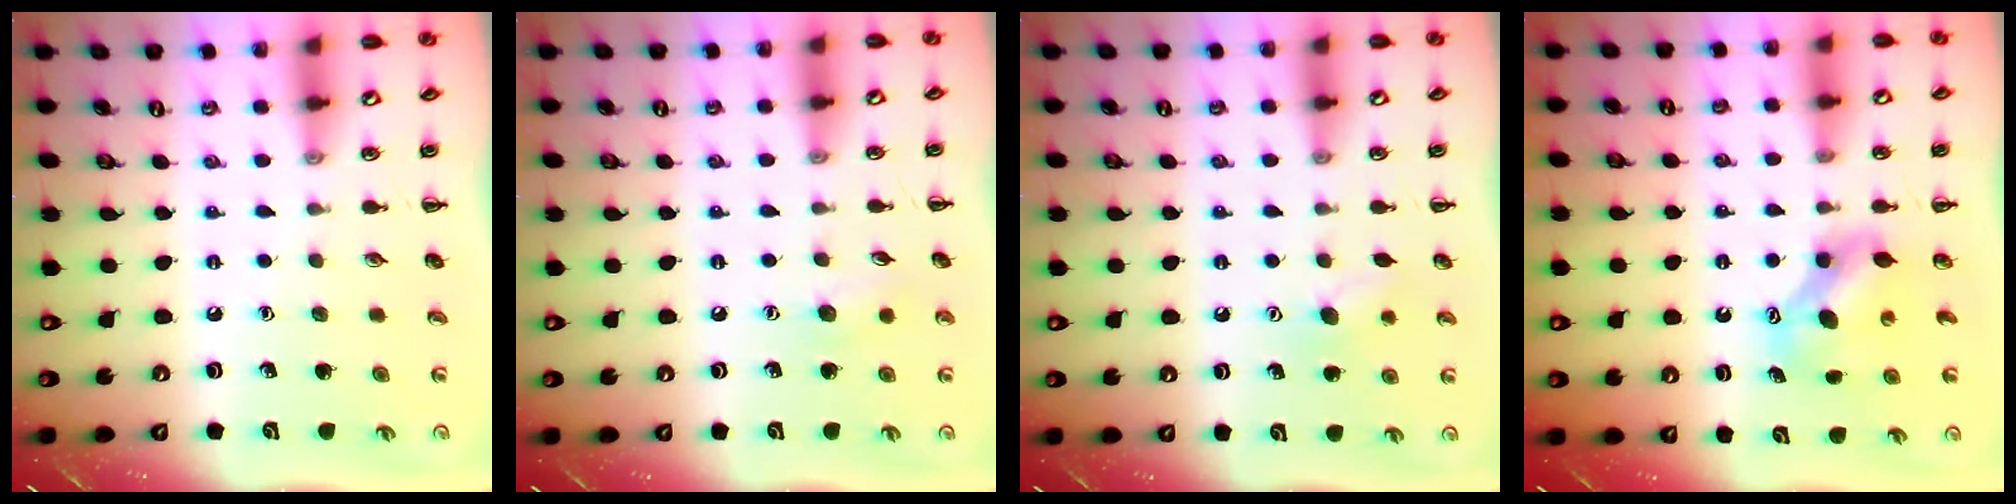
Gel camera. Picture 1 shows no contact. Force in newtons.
{"total": 6.4, "press": 6.2, "slide": 1.4}
{"total": 6.3, "press": 6.1, "slide": 1.4}
{"total": 7.7, "press": 7.7, "slide": 0.6}